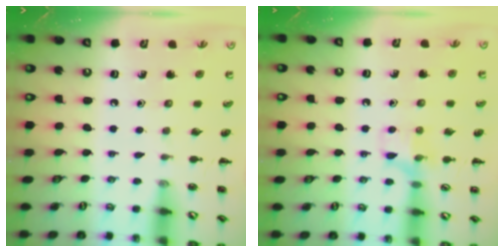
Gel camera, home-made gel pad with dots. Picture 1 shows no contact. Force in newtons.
{"total": 7.4, "press": 7.4, "slide": 0.8}